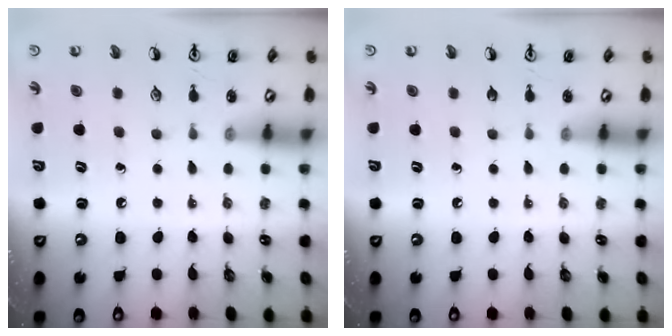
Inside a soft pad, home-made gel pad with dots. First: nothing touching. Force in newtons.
{"total": 0.0}